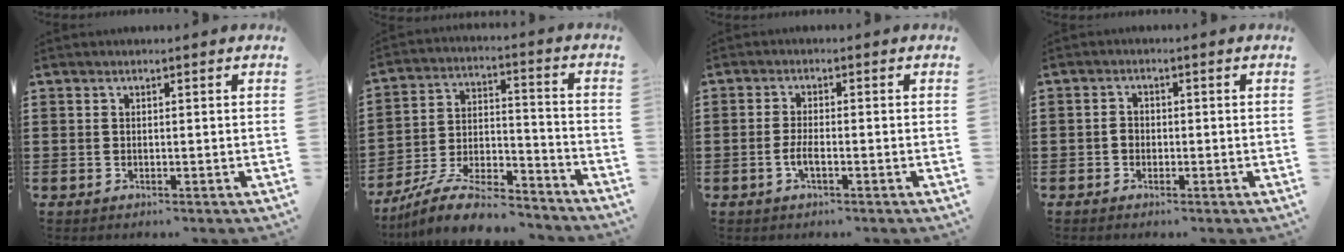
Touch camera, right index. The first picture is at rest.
{"total": 10.7, "force": [-9.3, 2.0, 4.9], "torque": [-0.091, 0.026, -0.182]}
{"total": 2.5, "force": [-1.0, 0.5, 2.2], "torque": [-0.047, -0.001, -0.020]}
{"total": 1.3, "force": [-0.5, 1.0, 0.6], "torque": [-0.015, 0.002, -0.010]}